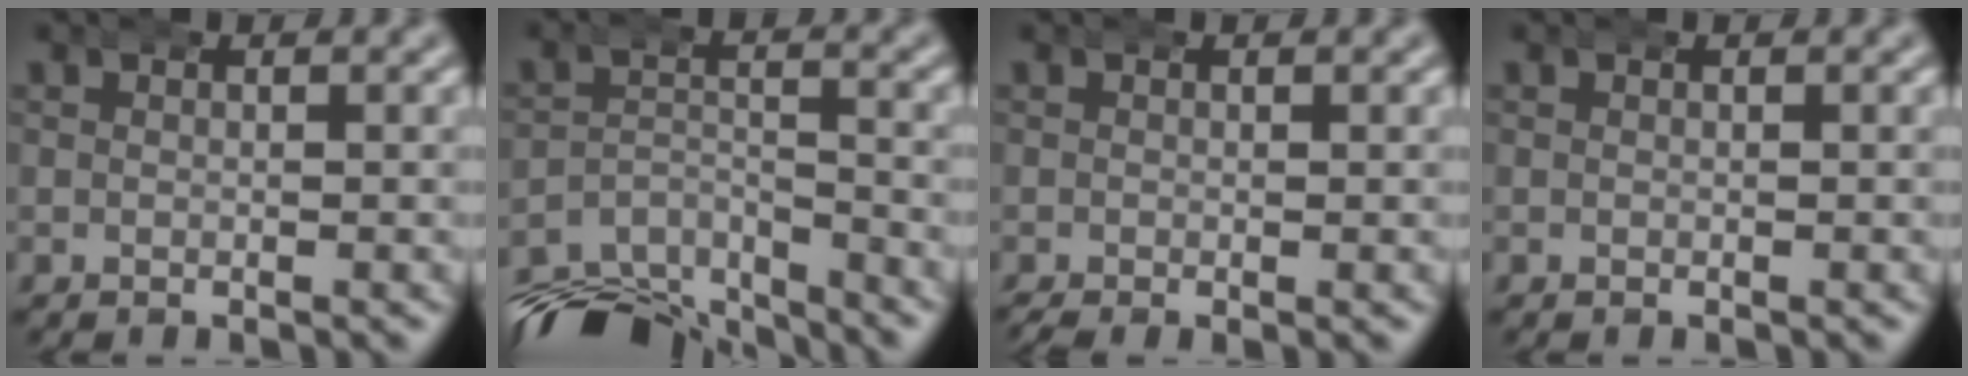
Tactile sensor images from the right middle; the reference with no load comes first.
{"total": 8.5, "force": [-7.6, 2.9, 2.4], "torque": [-0.024, -0.021, -0.128]}
{"total": 0.8, "force": [-0.6, 0.1, 0.4], "torque": [-0.008, -0.007, -0.006]}
{"total": 0.0}